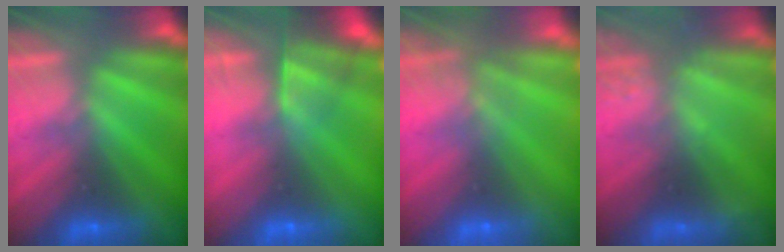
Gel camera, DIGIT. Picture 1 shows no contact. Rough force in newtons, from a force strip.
{"total": 7.0}
{"total": 10.8}
{"total": 2.2}